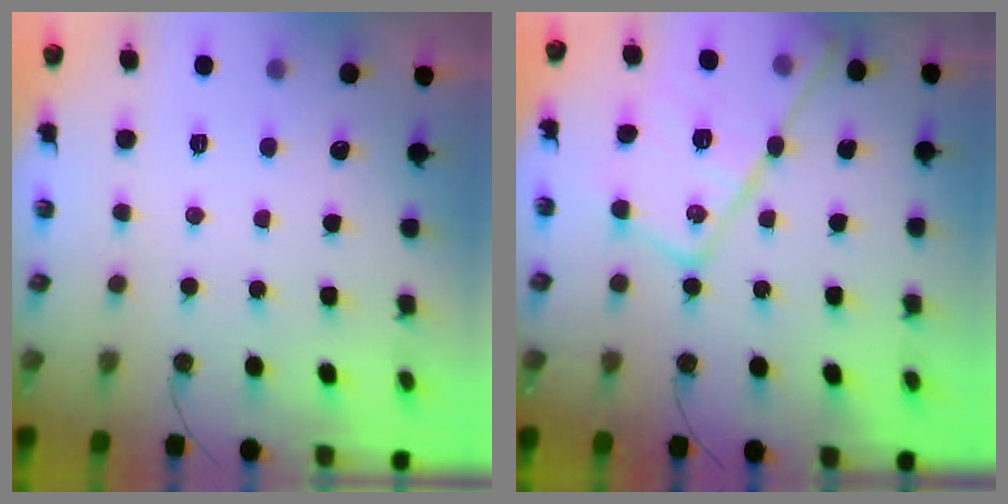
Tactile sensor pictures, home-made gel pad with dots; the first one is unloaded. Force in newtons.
{"total": 21.1, "press": 21.0, "slide": 1.7}